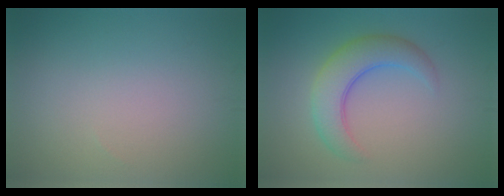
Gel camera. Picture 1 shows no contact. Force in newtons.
{"total": 4.8, "press": 4.8, "slide": 0.1}